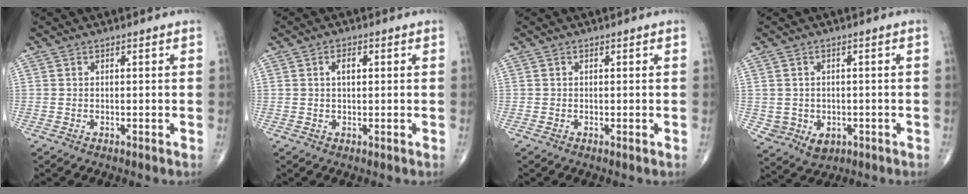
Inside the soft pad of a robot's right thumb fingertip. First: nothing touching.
{"total": 2.3, "force": [0.6, 1.2, 1.9], "torque": [-0.030, 0.002, 0.008]}
{"total": 0.0}
{"total": 6.6, "force": [-1.1, 5.9, 2.6], "torque": [-0.036, 0.006, 0.000]}